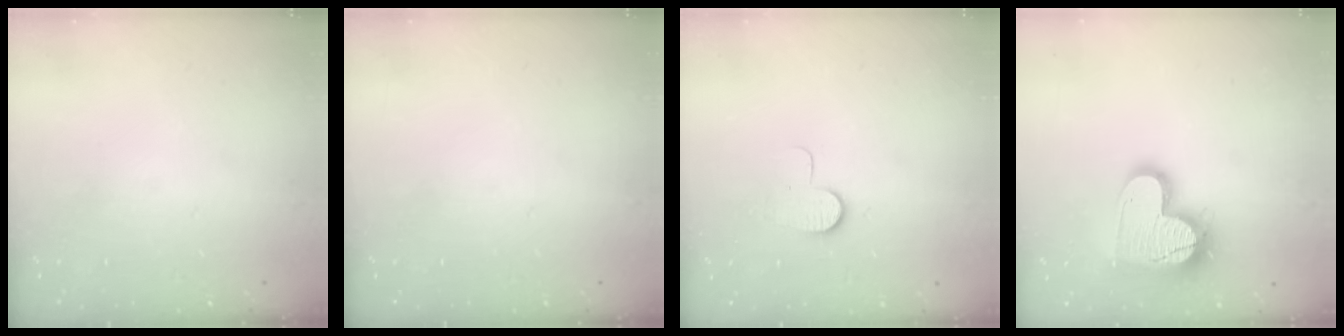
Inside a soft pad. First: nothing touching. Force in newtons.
{"total": 0.0}
{"total": 7.0, "press": 7.0, "slide": 0.6}
{"total": 17.4, "press": 17.3, "slide": 1.3}